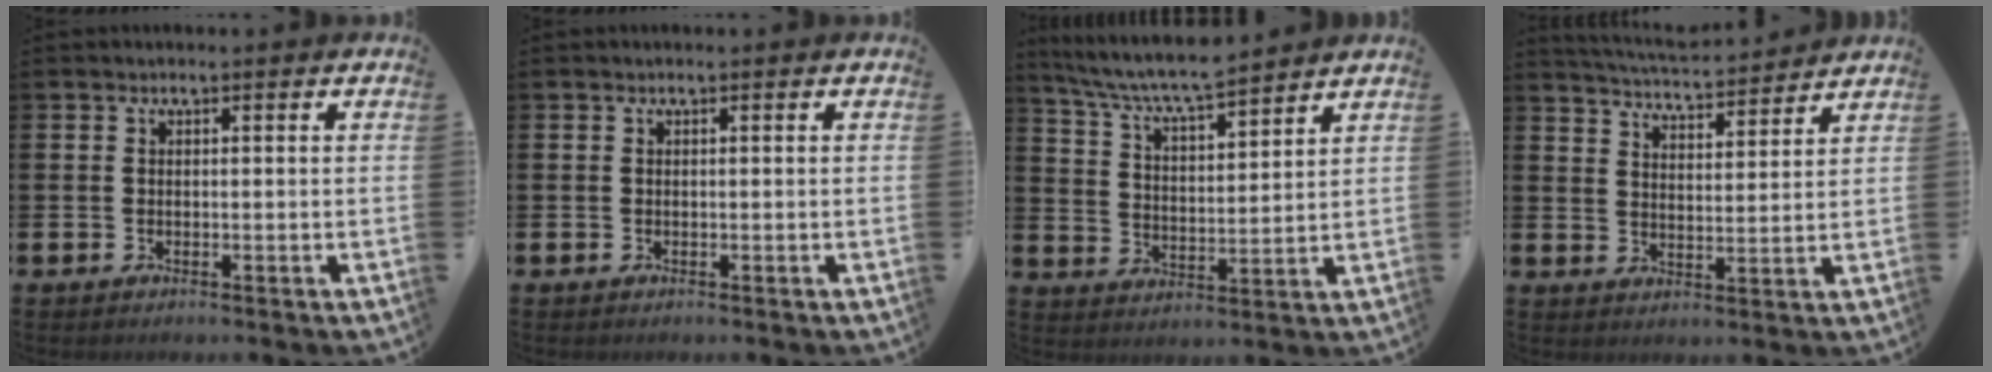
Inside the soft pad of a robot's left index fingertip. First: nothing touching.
{"total": 0.0}
{"total": 7.2, "force": [6.8, 0.5, 2.3], "torque": [-0.074, -0.040, 0.119]}
{"total": 5.3, "force": [5.2, 0.1, 0.6], "torque": [-0.035, -0.037, 0.092]}